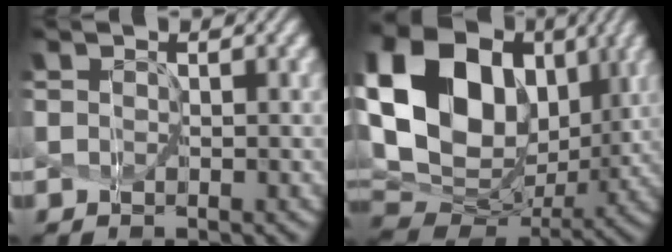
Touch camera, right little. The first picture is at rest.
{"total": 18.5, "force": [4.7, 13.4, 11.8], "torque": [-0.228, 0.035, 0.099]}